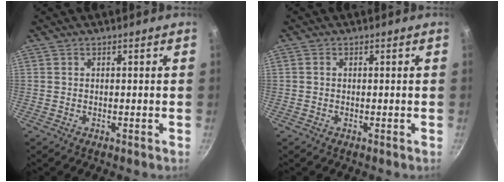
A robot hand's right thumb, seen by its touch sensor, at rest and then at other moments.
{"total": 0.5, "force": [0.0, 0.5, 0.2], "torque": [-0.003, 0.003, -0.001]}